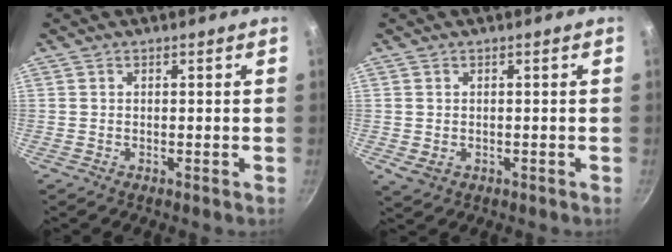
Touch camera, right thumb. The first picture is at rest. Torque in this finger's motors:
{"motor_torque": [1.48, 0.47, 0.64, -0.78, 0.04]}